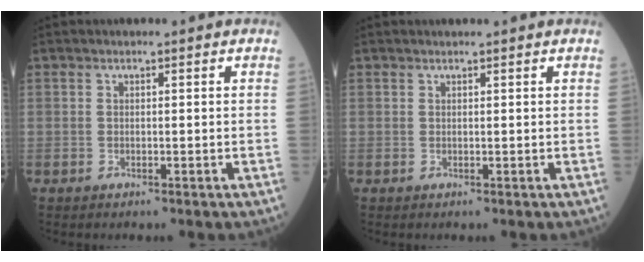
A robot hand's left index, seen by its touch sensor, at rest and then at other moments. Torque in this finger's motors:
{"motor_torque": [-0.04, 0.22, -0.10, 0.01]}